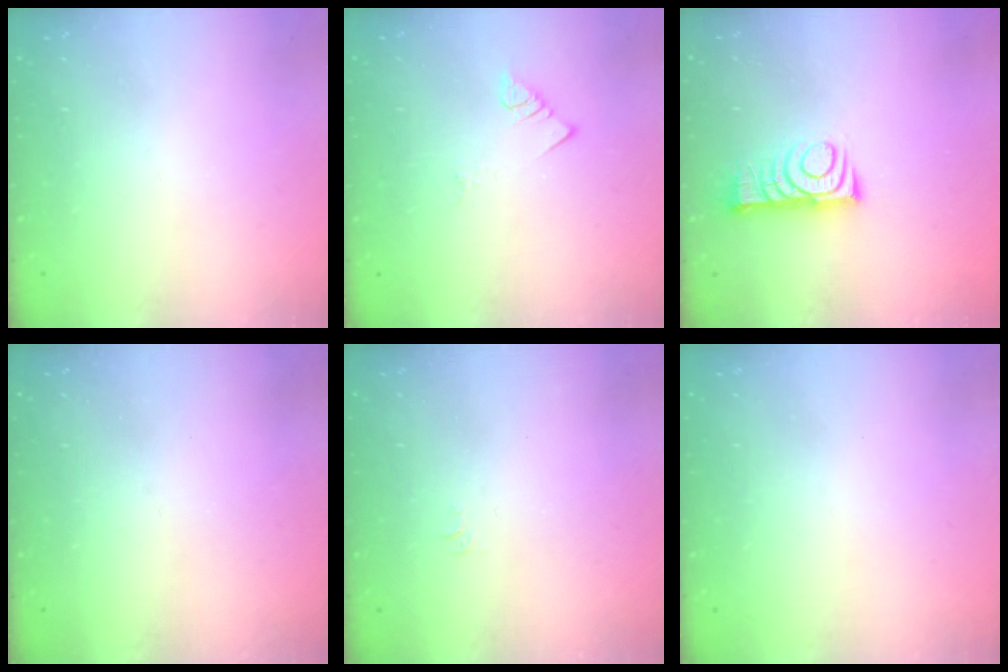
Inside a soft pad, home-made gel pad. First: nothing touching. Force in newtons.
{"total": 2.8, "press": 2.8, "slide": 0.4}
{"total": 8.7, "press": 8.7, "slide": 0.8}
{"total": 3.4, "press": 3.3, "slide": 0.5}
{"total": 3.3, "press": 3.3, "slide": 0.5}
{"total": 0.0}